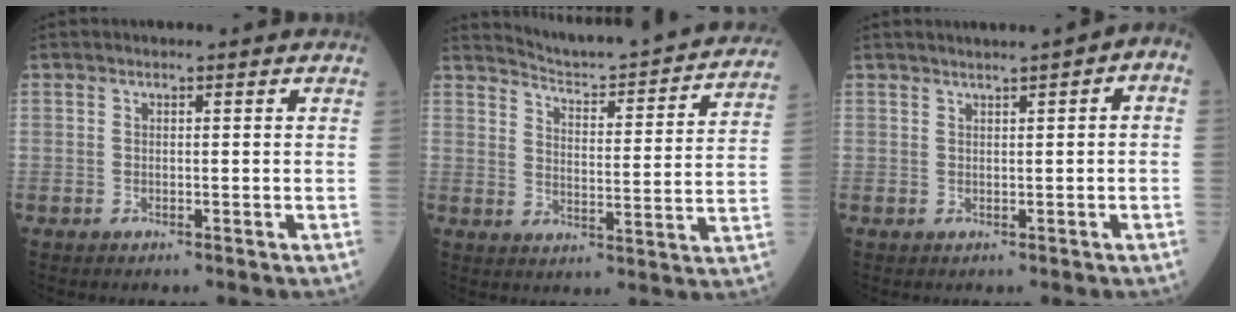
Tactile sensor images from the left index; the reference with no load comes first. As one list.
[{"total": 19.7, "force": [18.8, 0.7, 5.7], "torque": [-0.085, -0.056, 0.235]}, {"total": 3.7, "force": [1.4, 0.5, 3.4], "torque": [-0.041, 0.019, 0.018]}]